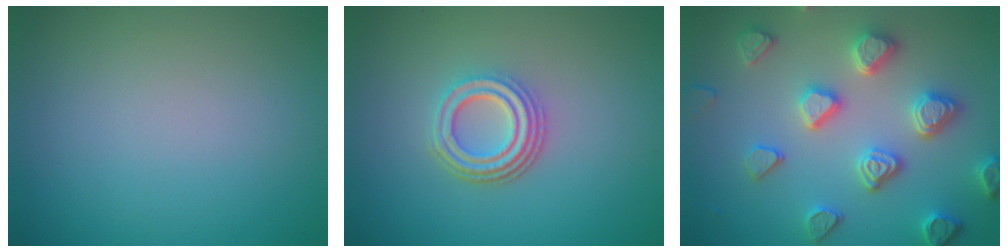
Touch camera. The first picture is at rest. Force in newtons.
{"total": 4.3, "press": 3.2, "slide": 2.9}
{"total": 4.9, "press": 4.7, "slide": 1.3}